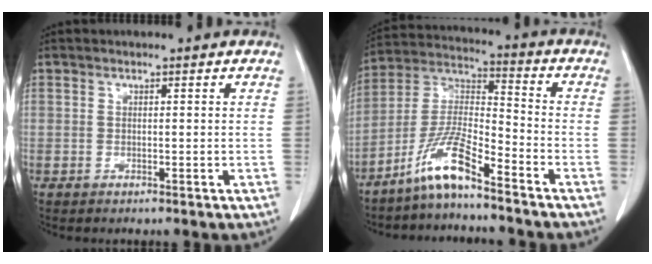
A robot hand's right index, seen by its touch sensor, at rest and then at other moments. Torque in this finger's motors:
{"motor_torque": [1.02, -0.89, 0.27, 0.16]}